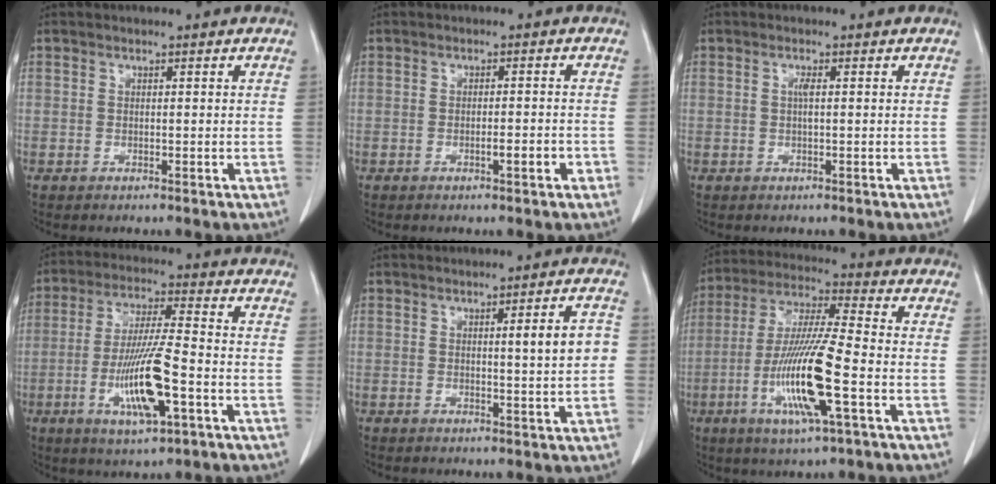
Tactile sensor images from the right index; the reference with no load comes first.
{"total": 1.2, "force": [-0.5, 0.3, 1.0], "torque": [-0.017, 0.001, -0.006]}
{"total": 1.1, "force": [0.1, 0.1, 1.1], "torque": [-0.024, 0.001, 0.002]}
{"total": 12.2, "force": [-3.8, 1.3, 11.5], "torque": [-0.223, -0.010, -0.068]}
{"total": 4.9, "force": [0.4, 0.3, 4.9], "torque": [-0.066, 0.004, 0.005]}
{"total": 14.8, "force": [-4.4, 0.7, 14.1], "torque": [-0.286, -0.015, -0.086]}